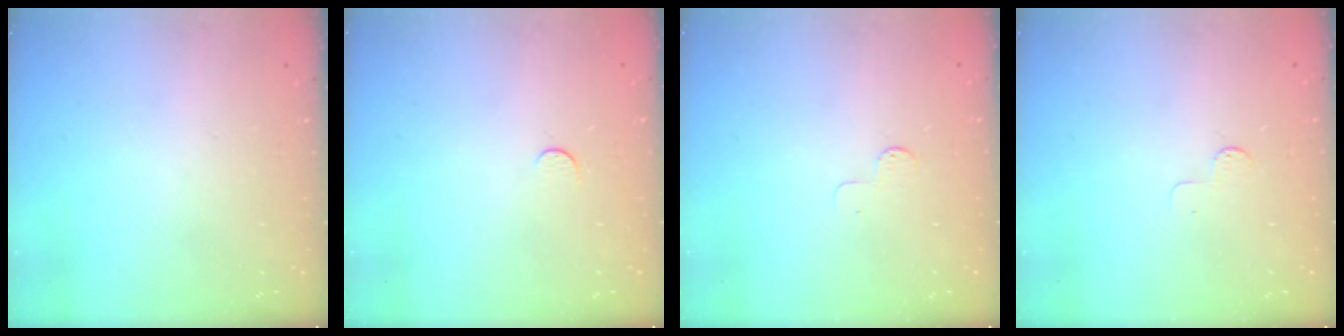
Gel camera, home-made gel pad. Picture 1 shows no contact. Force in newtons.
{"total": 3.1, "press": 3.1, "slide": 0.4}
{"total": 2.6, "press": 2.6, "slide": 0.3}
{"total": 2.6, "press": 2.6, "slide": 0.3}